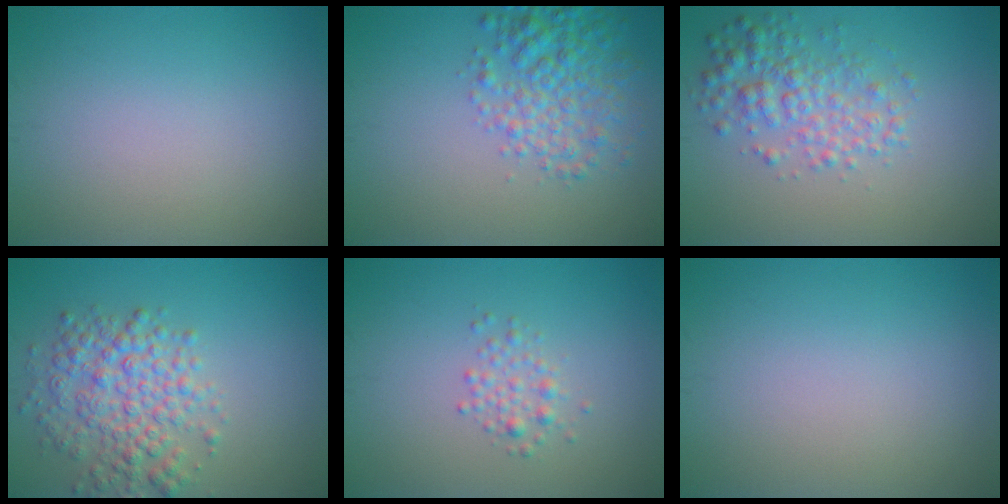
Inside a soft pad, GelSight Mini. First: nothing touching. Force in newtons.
{"total": 4.7, "press": 4.7, "slide": 0.1}
{"total": 3.9, "press": 3.9, "slide": 0.0}
{"total": 5.1, "press": 5.1, "slide": 0.1}
{"total": 1.6, "press": 1.6, "slide": 0.0}
{"total": 0.0}